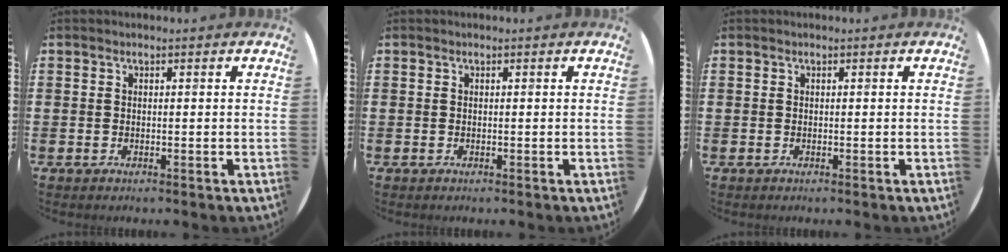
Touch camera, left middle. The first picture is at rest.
{"total": 0.0}
{"total": 0.0}